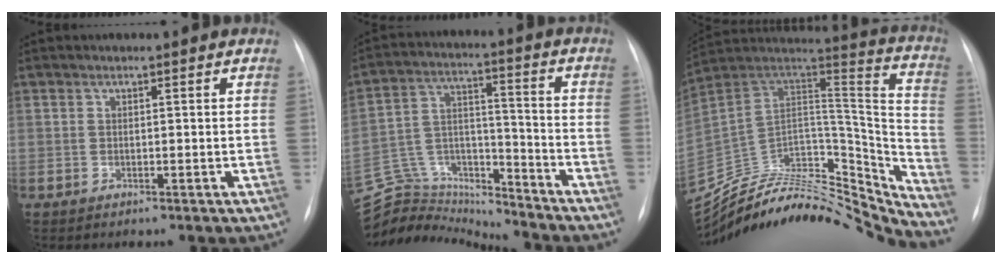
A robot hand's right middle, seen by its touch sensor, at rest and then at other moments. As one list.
[{"total": 18.0, "force": [-17.8, 2.6, 1.3], "torque": [-0.036, 0.048, -0.298]}, {"total": 28.9, "force": [-26.8, 6.7, 8.6], "torque": [-0.123, 0.029, -0.408]}]